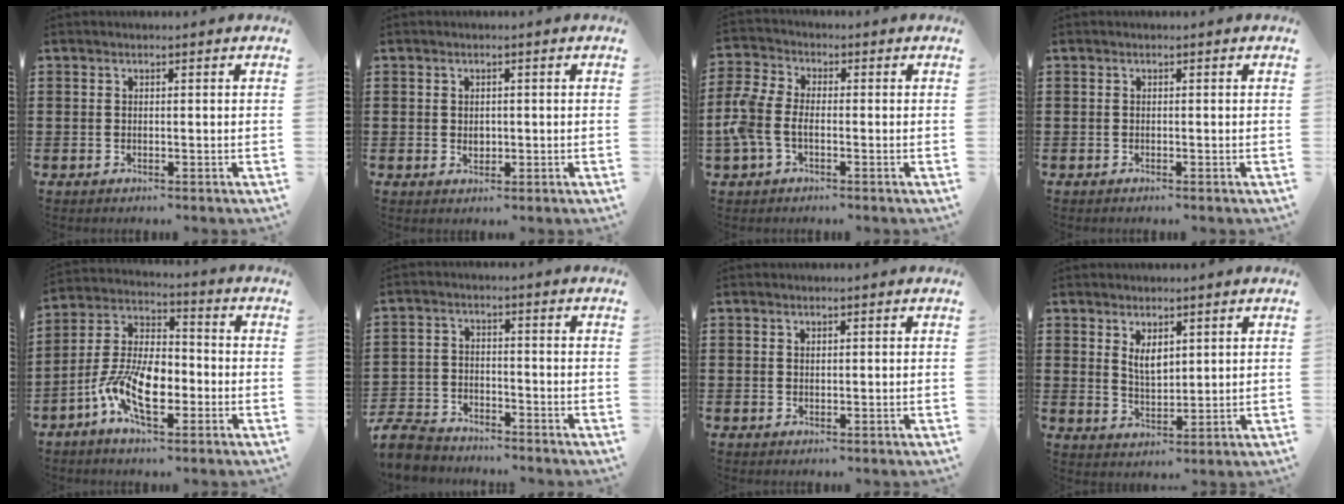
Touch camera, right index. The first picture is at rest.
{"total": 1.2, "force": [0.1, 0.9, 0.8], "torque": [-0.016, 0.006, 0.001]}
{"total": 5.5, "force": [-1.9, 3.1, 4.1], "torque": [-0.120, -0.005, -0.048]}
{"total": 0.0}
{"total": 10.6, "force": [-4.4, 5.0, 8.2], "torque": [-0.191, -0.003, -0.085]}
{"total": 5.3, "force": [-5.0, 1.3, 0.9], "torque": [-0.041, -0.002, -0.105]}
{"total": 0.5, "force": [0.3, 0.4, 0.2], "torque": [-0.004, 0.002, 0.006]}
{"total": 3.5, "force": [1.9, 1.7, 2.3], "torque": [-0.042, 0.001, 0.033]}